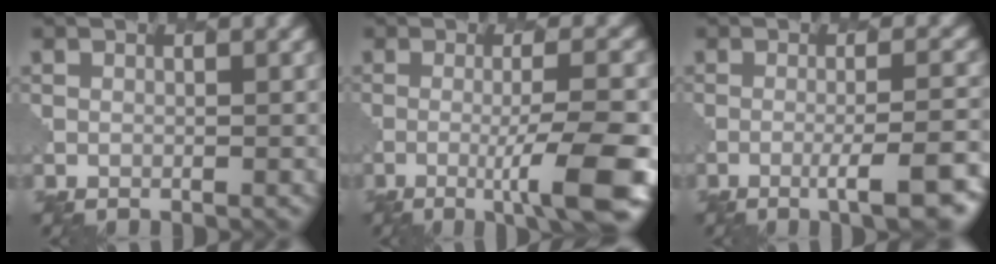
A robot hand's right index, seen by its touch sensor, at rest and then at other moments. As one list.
[{"total": 6.7, "force": [-2.1, 0.9, 6.3], "torque": [-0.095, 0.004, -0.039]}, {"total": 6.2, "force": [-3.0, 1.3, 5.3], "torque": [-0.068, 0.002, -0.040]}]